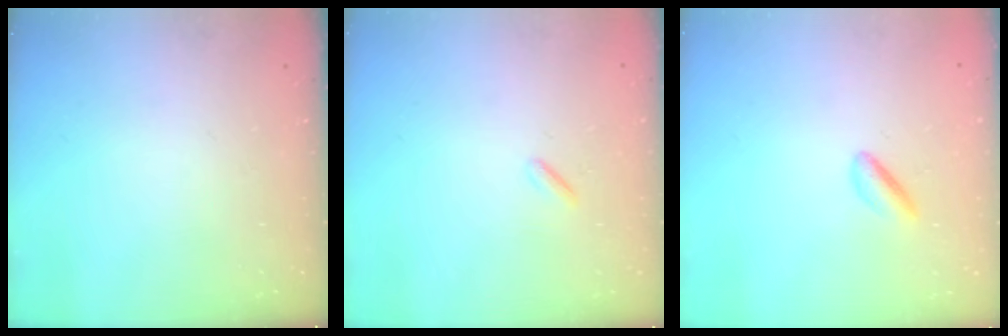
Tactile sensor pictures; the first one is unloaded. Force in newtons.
{"total": 0.8, "press": 0.7, "slide": 0.4}
{"total": 2.5, "press": 2.3, "slide": 0.9}